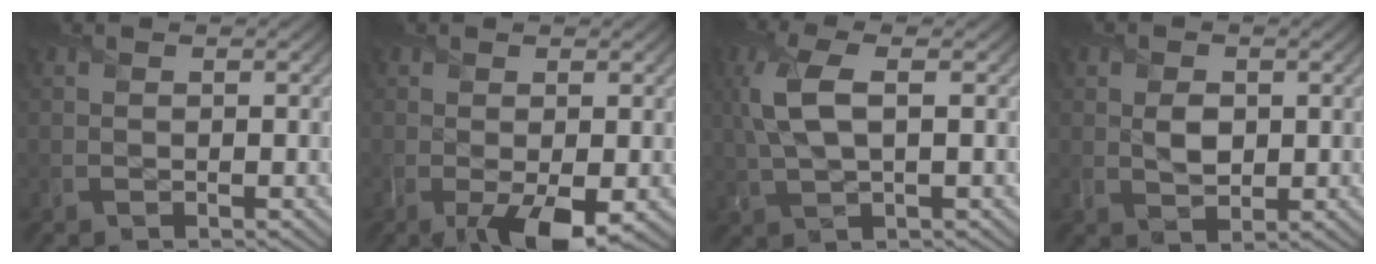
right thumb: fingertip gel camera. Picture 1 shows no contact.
{"total": 3.6, "force": [-1.2, 1.0, 3.3], "torque": [-0.060, -0.013, -0.018]}
{"total": 6.5, "force": [1.2, 2.5, 5.9], "torque": [-0.152, 0.007, 0.019]}
{"total": 2.6, "force": [0.2, 2.0, 1.6], "torque": [-0.034, -0.006, 0.008]}